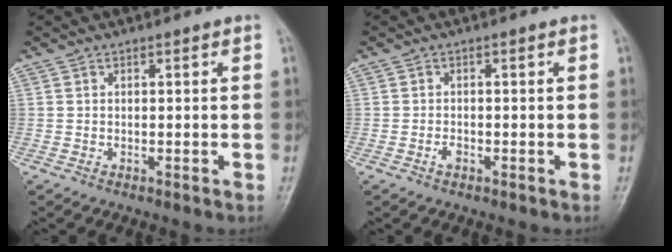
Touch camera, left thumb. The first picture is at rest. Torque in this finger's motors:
{"motor_torque": [-0.02, 0.04, 0.21, 0.02, 0.00]}